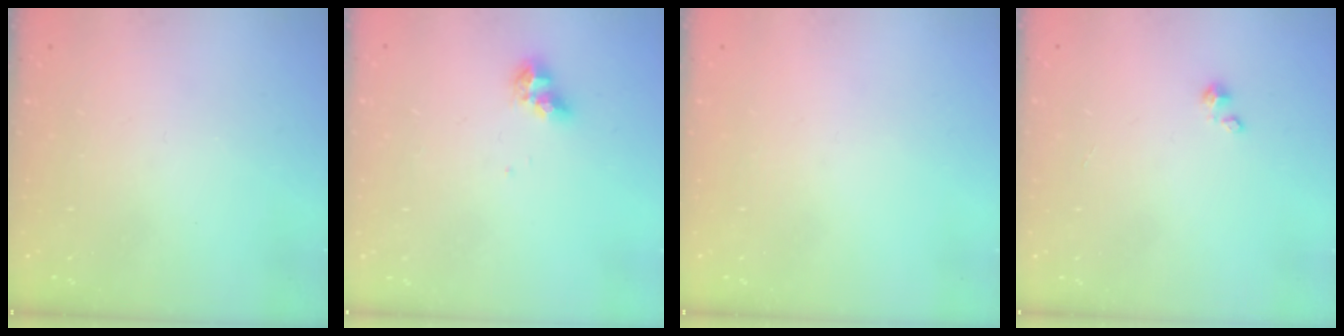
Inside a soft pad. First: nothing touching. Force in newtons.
{"total": 6.7, "press": 6.7, "slide": 0.2}
{"total": 0.0}
{"total": 1.4, "press": 1.3, "slide": 0.3}